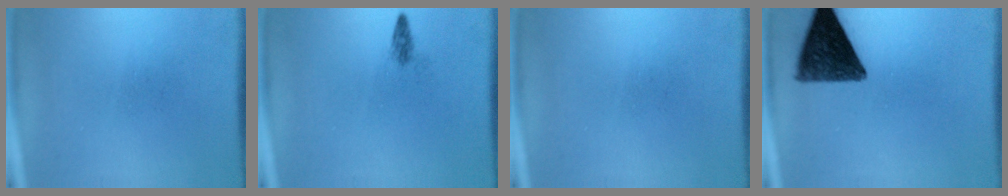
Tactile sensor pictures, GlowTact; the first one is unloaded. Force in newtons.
{"total": 1.1}
{"total": 0.0}
{"total": 12.0}